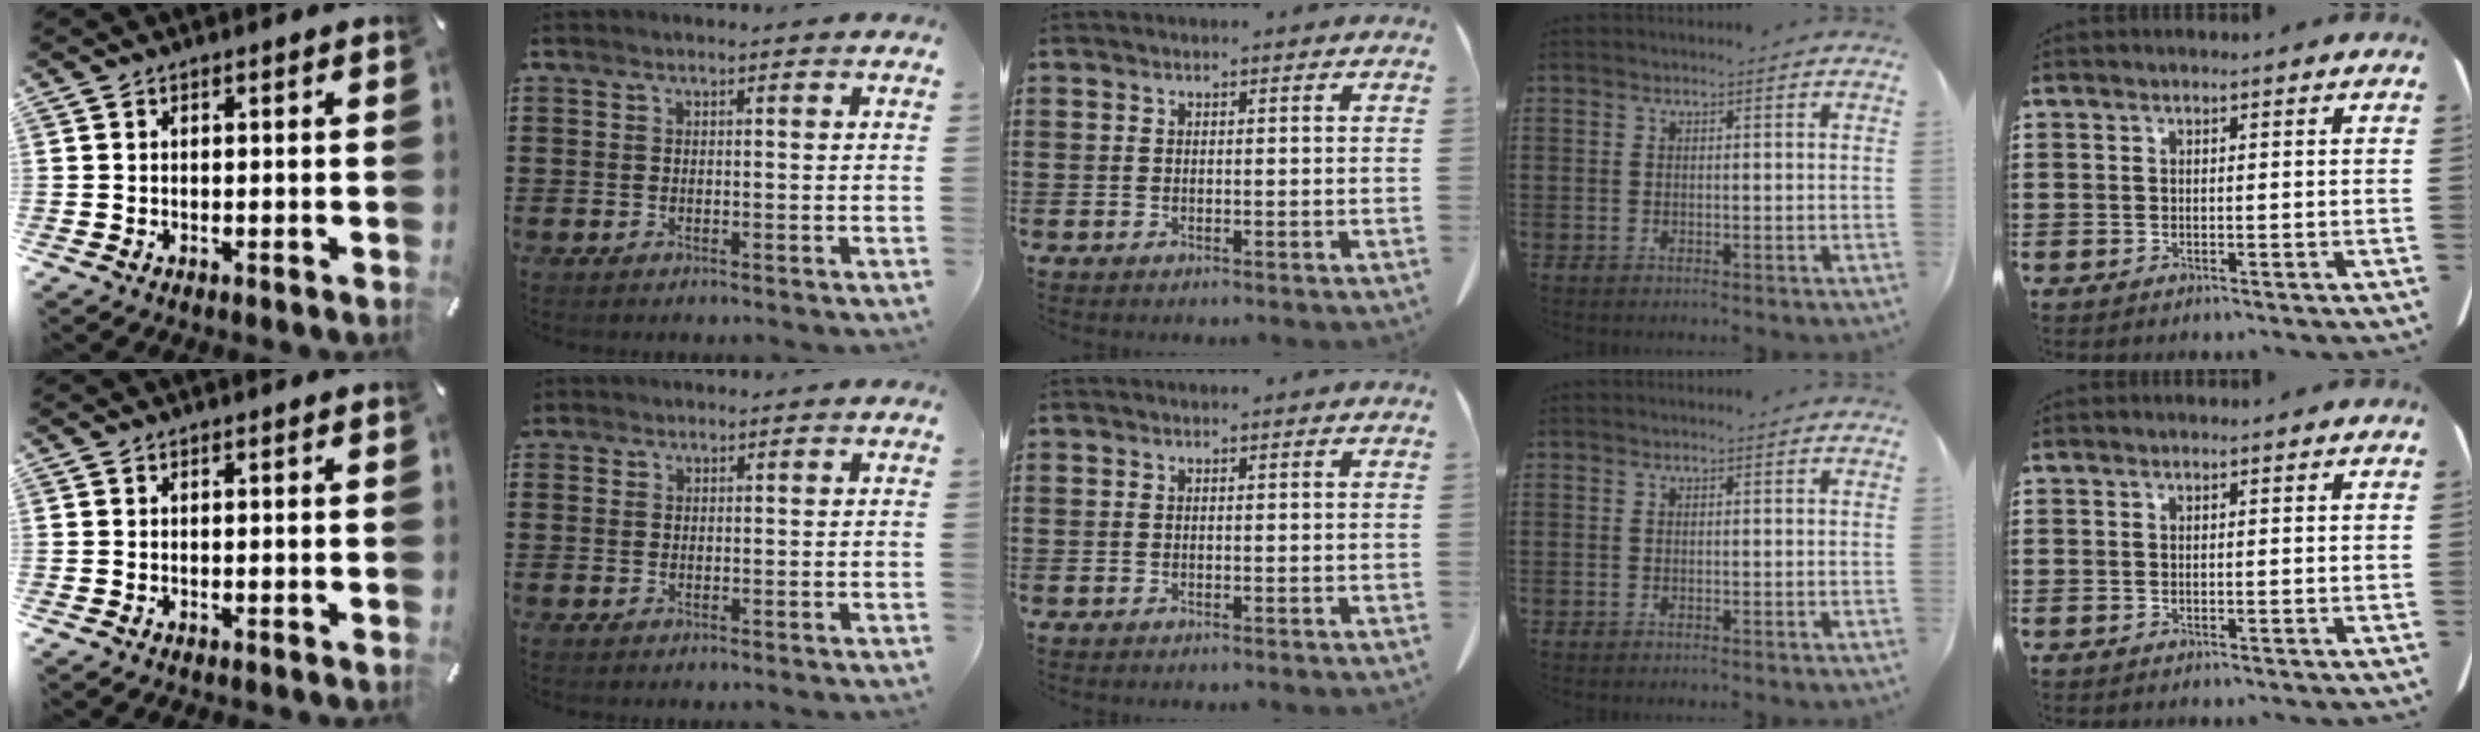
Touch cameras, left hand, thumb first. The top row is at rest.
{"index": {"total": 0.9, "force": [0.8, 0.6, 0.1], "torque": [-0.004, 0.003, 0.015]}}